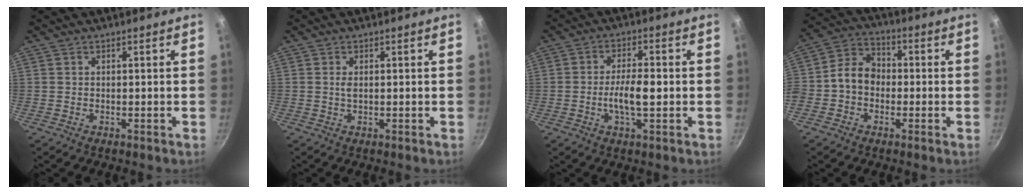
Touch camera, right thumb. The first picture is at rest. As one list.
[{"total": 1.3, "force": [0.2, 0.6, 1.1], "torque": [-0.021, 0.000, 0.003]}, {"total": 6.8, "force": [-0.9, 2.3, 6.3], "torque": [-0.109, 0.012, -0.019]}, {"total": 8.4, "force": [-1.2, 6.7, 4.8], "torque": [-0.060, 0.027, -0.043]}]